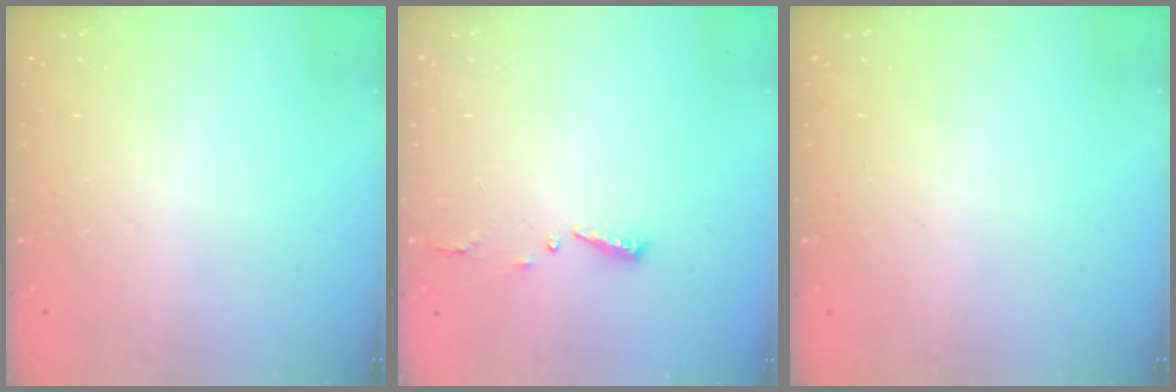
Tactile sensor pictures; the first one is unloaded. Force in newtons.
{"total": 4.4, "press": 4.4, "slide": 0.4}
{"total": 0.0}